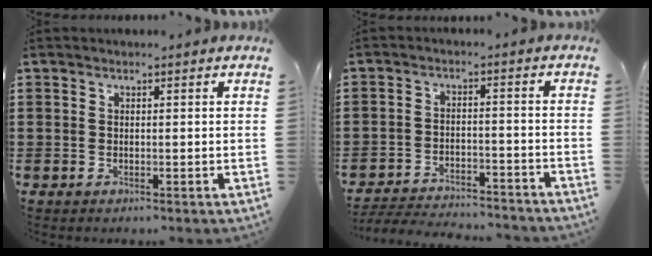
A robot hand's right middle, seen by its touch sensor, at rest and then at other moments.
{"total": 4.5, "force": [-4.4, 0.3, 0.6], "torque": [-0.018, 0.001, -0.093]}